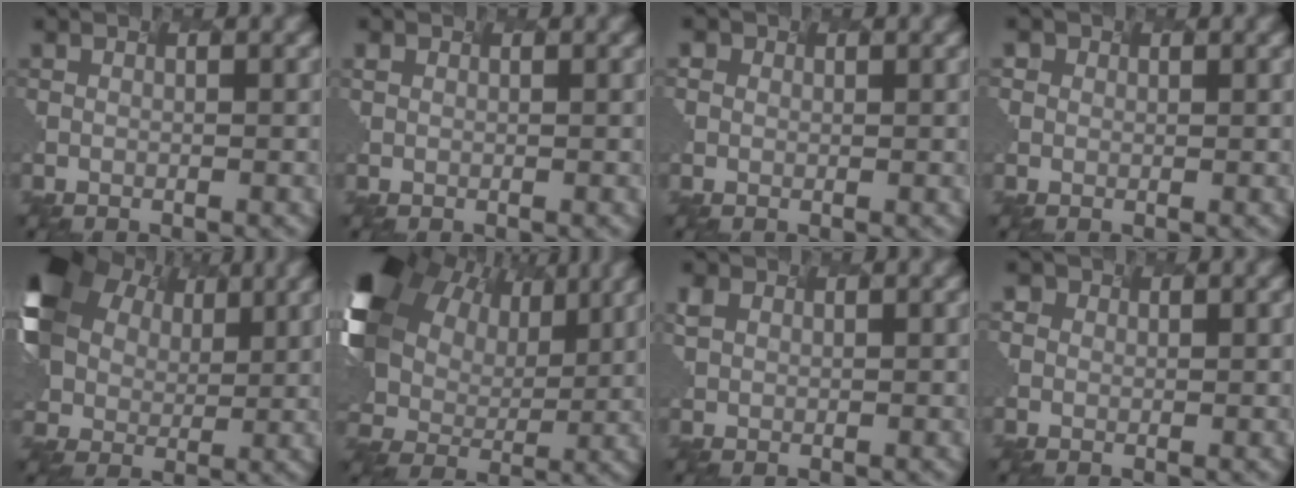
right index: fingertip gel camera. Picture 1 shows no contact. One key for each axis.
{"total": 0.6, "fx": 0.5, "fy": 0.2, "fz": -0.2, "tx": -0.007, "ty": 0.005, "tz": 0.009}
{"total": 0.9, "fx": 0.5, "fy": 0.4, "fz": -0.6, "tx": -0.014, "ty": 0.001, "tz": 0.015}
{"total": 1.0, "fx": 0.4, "fy": 0.3, "fz": -0.8, "tx": -0.006, "ty": -0.002, "tz": 0.013}
{"total": 10.6, "fx": 4.0, "fy": 8.1, "fz": 5.6, "tx": -0.188, "ty": 0.015, "tz": 0.081}
{"total": 17.1, "fx": 6.7, "fy": 12.0, "fz": 10.1, "tx": -0.285, "ty": 0.037, "tz": 0.122}
{"total": 1.0, "fx": 0.8, "fy": 0.0, "fz": -0.6, "tx": -0.027, "ty": -0.003, "tz": 0.026}
{"total": 1.1, "fx": 0.4, "fy": 0.5, "fz": -0.8, "tx": -0.005, "ty": -0.003, "tz": 0.013}